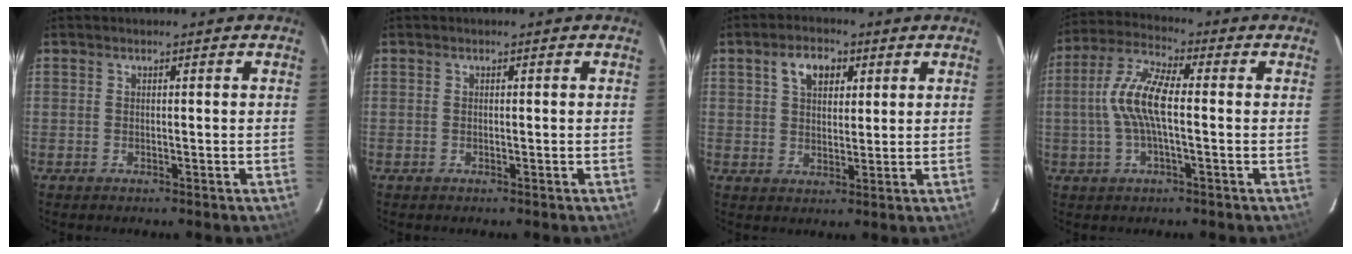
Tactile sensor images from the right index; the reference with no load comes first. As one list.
[{"total": 0.0}, {"total": 5.9, "force": [2.6, 3.7, 3.8], "torque": [-0.064, 0.019, 0.047]}, {"total": 10.2, "force": [-0.4, 3.0, 9.7], "torque": [-0.205, 0.013, -0.010]}]